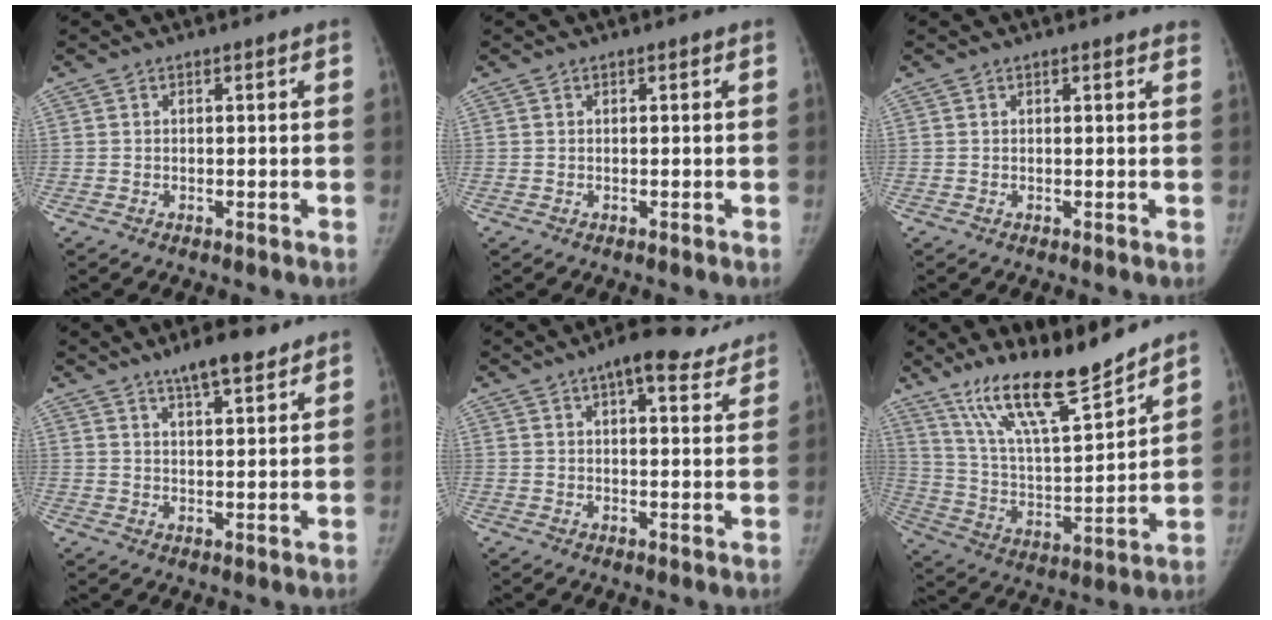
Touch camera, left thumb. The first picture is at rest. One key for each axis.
{"total": 0.0}
{"total": 1.7, "fx": 1.3, "fy": 0.4, "fz": 0.9, "tx": -0.004, "ty": 0.002, "tz": 0.014}
{"total": 7.6, "fx": 5.6, "fy": 1.9, "fz": 4.7, "tx": -0.064, "ty": -0.029, "tz": 0.090}
{"total": 11.3, "fx": 8.1, "fy": 3.9, "fz": 6.9, "tx": -0.068, "ty": -0.020, "tz": 0.103}
{"total": 17.9, "fx": 14.2, "fy": 2.9, "fz": 10.4, "tx": -0.156, "ty": -0.084, "tz": 0.262}